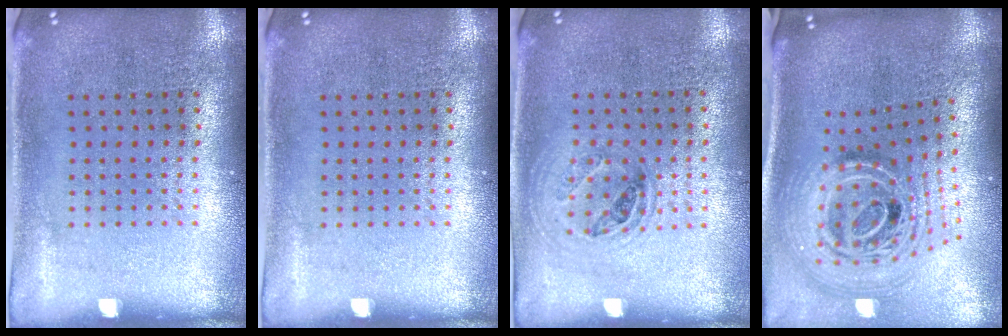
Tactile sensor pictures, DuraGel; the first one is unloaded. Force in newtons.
{"total": 0.0}
{"total": 1.0, "press": 0.9, "slide": 0.3}
{"total": 2.6, "press": 1.8, "slide": 1.9}